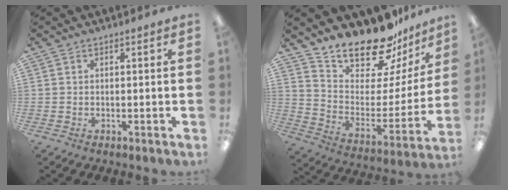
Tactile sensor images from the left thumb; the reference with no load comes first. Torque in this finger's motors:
{"motor_torque": [0.32, 0.16, 1.09, -1.68, 0.05]}